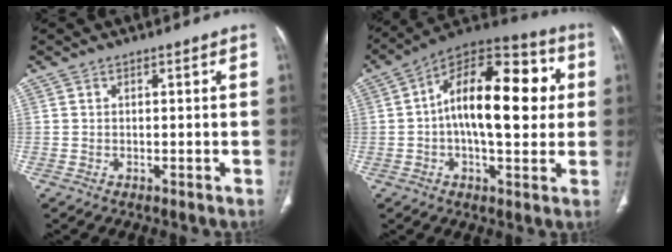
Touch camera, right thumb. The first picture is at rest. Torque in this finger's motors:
{"motor_torque": [-1.11, 2.16, 1.32, 0.55, 0.38]}